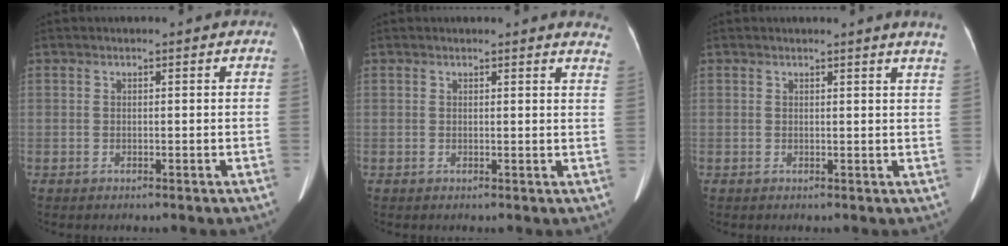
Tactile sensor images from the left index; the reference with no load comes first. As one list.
[{"total": 6.4, "force": [6.2, 0.7, 1.3], "torque": [0.005, -0.023, 0.034]}, {"total": 3.6, "force": [3.2, -0.7, 1.6], "torque": [-0.018, -0.012, 0.019]}]